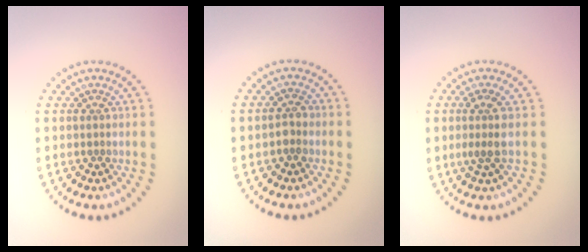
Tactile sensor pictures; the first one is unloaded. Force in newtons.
{"total": 1.6, "press": 1.6, "slide": 0.4}
{"total": 2.2, "press": 1.7, "slide": 1.4}